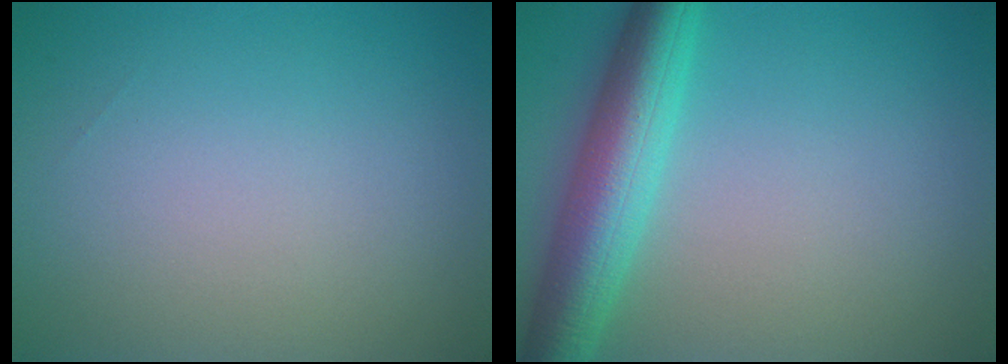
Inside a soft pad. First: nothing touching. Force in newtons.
{"total": 6.8, "press": 6.8, "slide": 0.2}